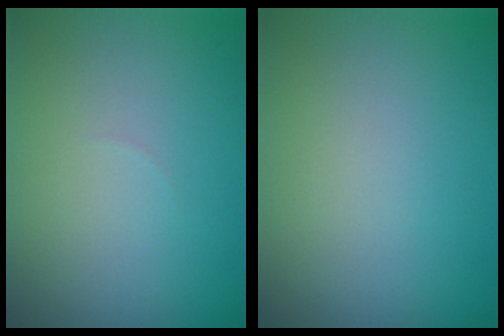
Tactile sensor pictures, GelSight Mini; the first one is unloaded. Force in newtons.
{"total": 0.0}